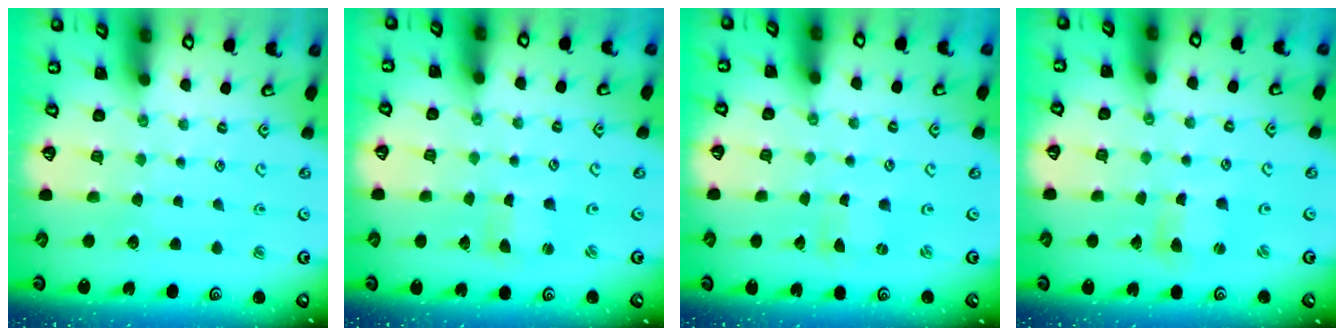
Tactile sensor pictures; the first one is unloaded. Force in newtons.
{"total": 1.2, "press": 1.1, "slide": 0.3}
{"total": 0.0}
{"total": 2.6, "press": 2.5, "slide": 0.3}